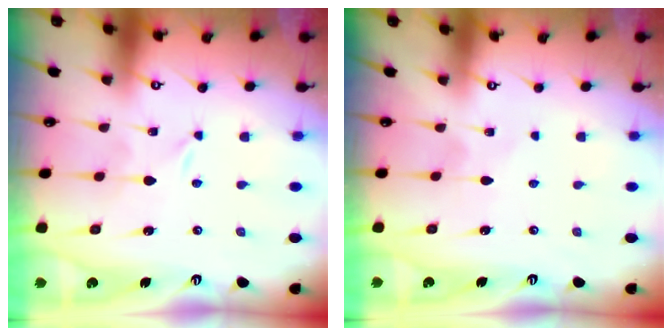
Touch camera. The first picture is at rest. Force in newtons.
{"total": 1.4, "press": 1.4, "slide": 0.1}